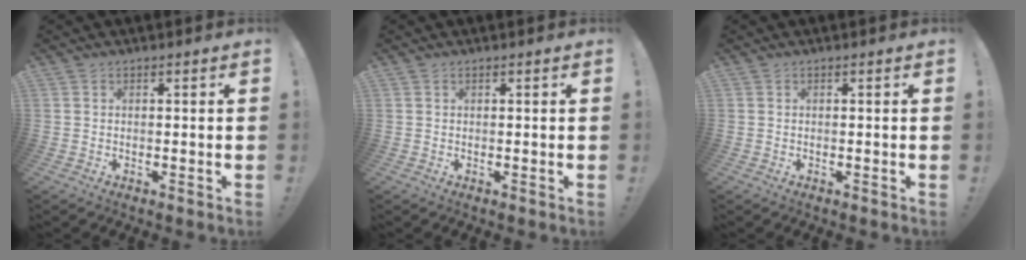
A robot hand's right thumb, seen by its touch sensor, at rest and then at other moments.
{"total": 0.0}
{"total": 0.0}